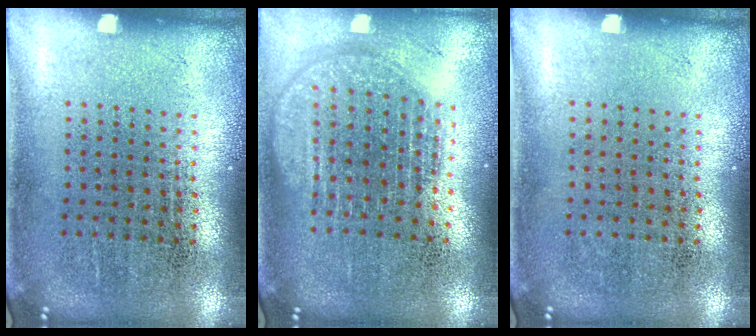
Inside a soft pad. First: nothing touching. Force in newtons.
{"total": 1.8, "press": 1.6, "slide": 0.9}
{"total": 0.0}